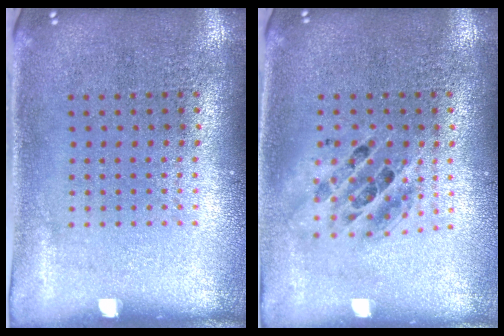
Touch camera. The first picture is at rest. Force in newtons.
{"total": 1.4, "press": 1.2, "slide": 0.7}